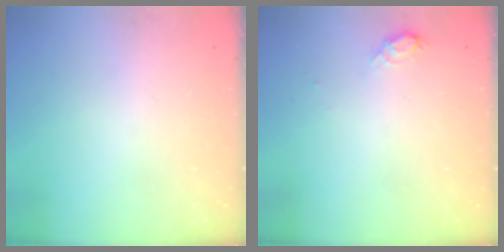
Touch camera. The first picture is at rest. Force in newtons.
{"total": 5.2, "press": 4.8, "slide": 1.9}